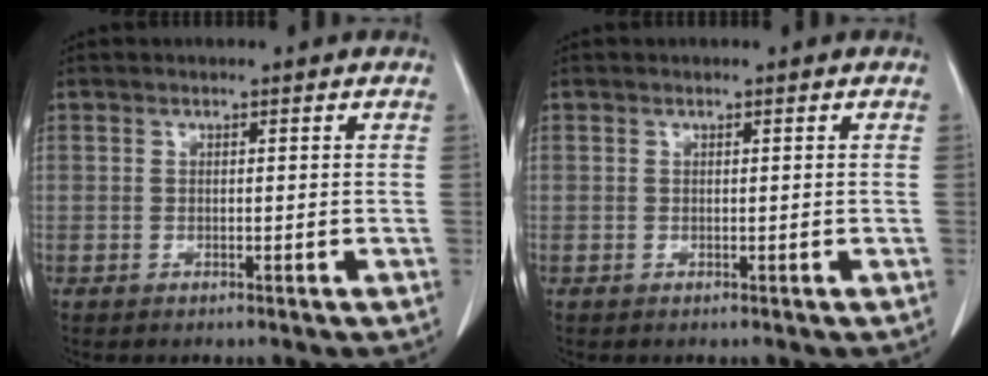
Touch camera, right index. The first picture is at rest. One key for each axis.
{"total": 0.0}